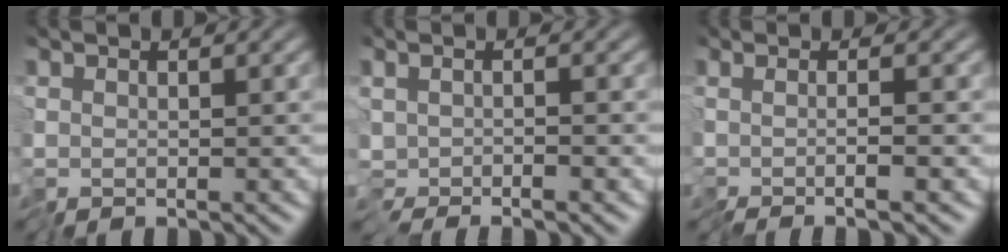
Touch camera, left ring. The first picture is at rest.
{"total": 0.7, "force": [-0.6, 0.2, 0.4], "torque": [-0.010, -0.007, -0.009]}
{"total": 2.4, "force": [0.0, 0.6, 2.3], "torque": [-0.019, 0.011, -0.023]}